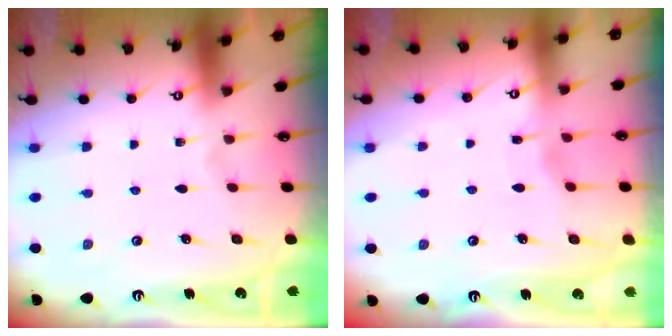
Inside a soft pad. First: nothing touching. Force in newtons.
{"total": 2.6, "press": 2.6, "slide": 0.3}